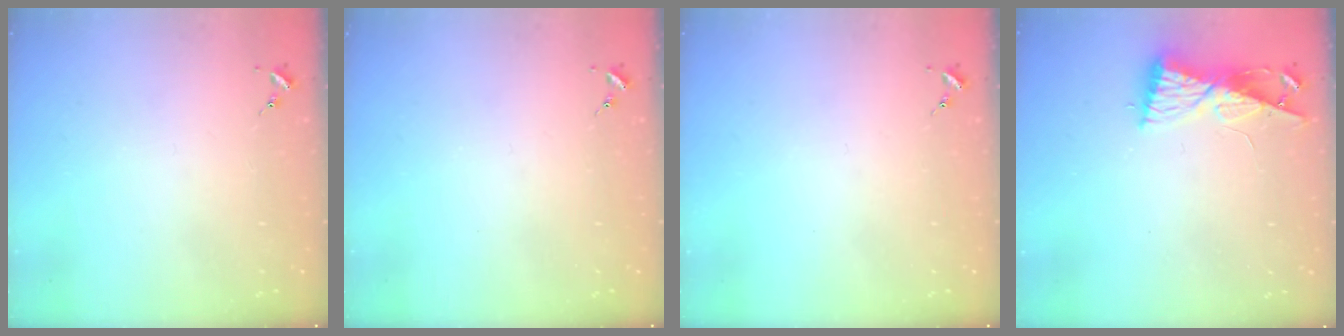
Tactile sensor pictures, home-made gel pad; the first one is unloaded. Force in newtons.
{"total": 0.0}
{"total": 0.0}
{"total": 9.0, "press": 8.9, "slide": 0.8}